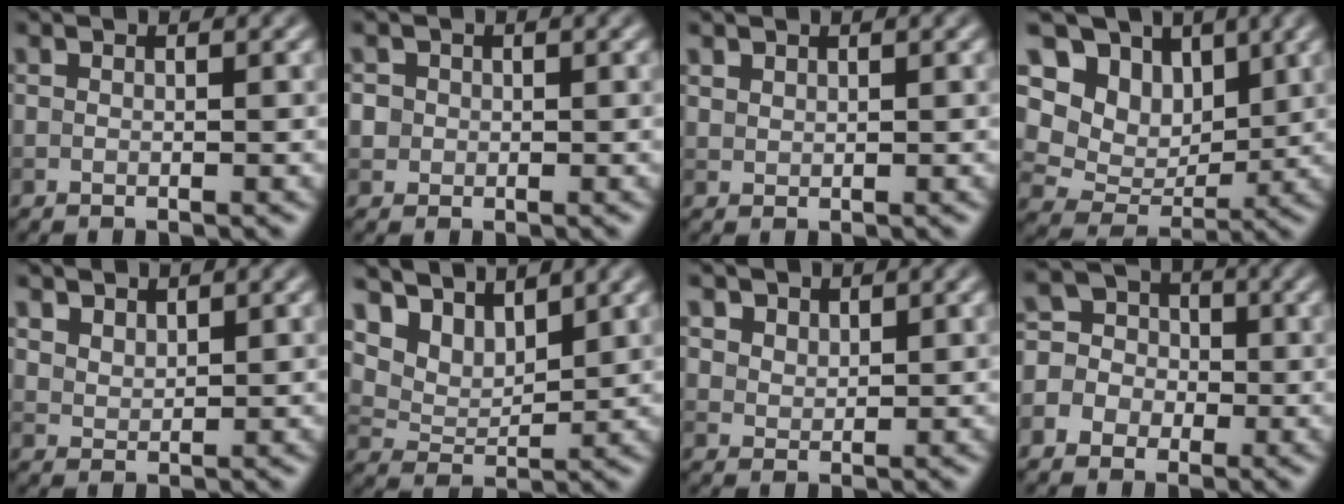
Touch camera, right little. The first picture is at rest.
{"total": 1.9, "force": [0.2, 1.8, 0.4], "torque": [0.000, 0.006, 0.005]}
{"total": 0.9, "force": [0.8, 0.5, 0.1], "torque": [-0.004, -0.001, 0.020]}
{"total": 10.8, "force": [4.8, 7.8, 5.8], "torque": [-0.108, 0.020, 0.068]}
{"total": 2.1, "force": [1.8, 1.0, 0.5], "torque": [-0.017, -0.006, 0.049]}
{"total": 5.7, "force": [4.8, 2.3, 1.9], "torque": [-0.056, -0.015, 0.096]}
{"total": 2.3, "force": [1.7, 1.4, 0.7], "torque": [-0.025, -0.010, 0.045]}
{"total": 5.1, "force": [-1.8, 4.6, 1.2], "torque": [-0.003, 0.015, -0.048]}